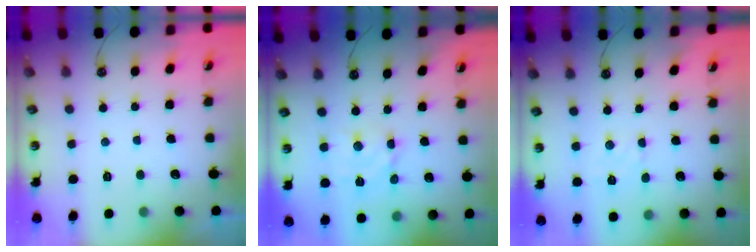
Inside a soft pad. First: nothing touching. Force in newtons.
{"total": 6.8, "press": 6.8, "slide": 0.3}
{"total": 3.8, "press": 3.8, "slide": 0.5}